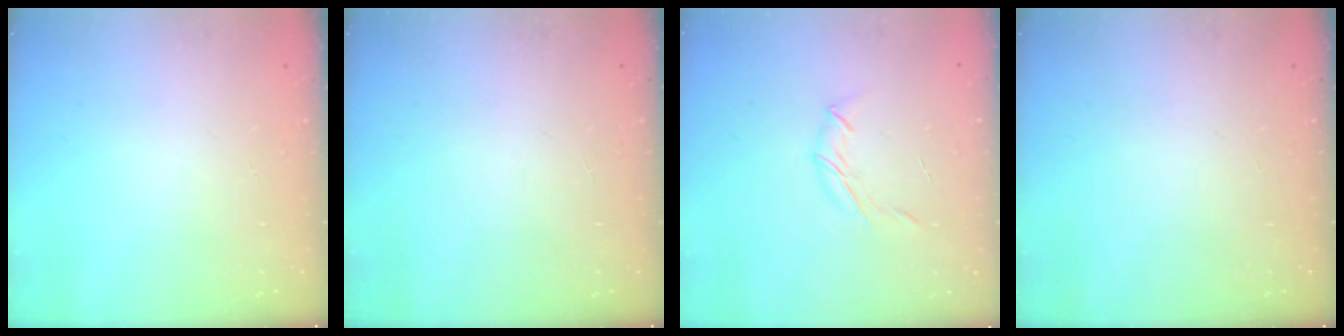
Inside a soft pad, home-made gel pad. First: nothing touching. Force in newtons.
{"total": 0.0}
{"total": 6.0, "press": 6.0, "slide": 0.8}
{"total": 0.0}